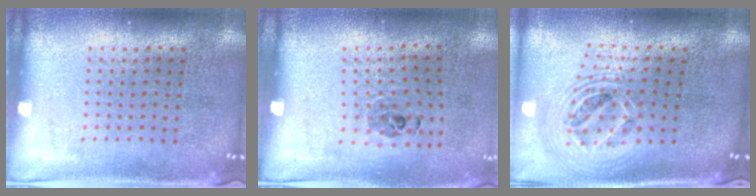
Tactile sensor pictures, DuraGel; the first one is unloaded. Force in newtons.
{"total": 1.0, "press": 0.7, "slide": 0.7}
{"total": 2.3, "press": 1.8, "slide": 1.5}